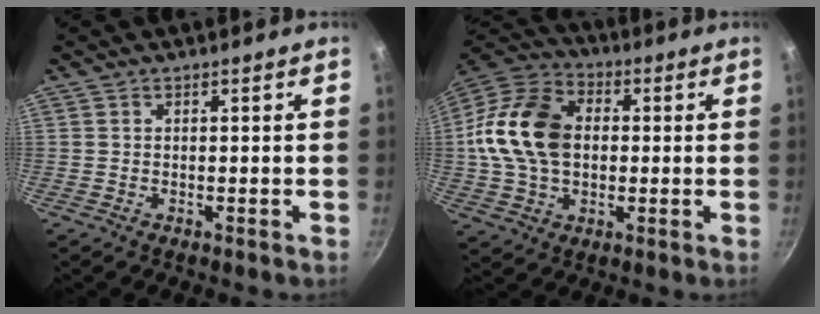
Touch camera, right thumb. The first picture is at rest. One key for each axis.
{"total": 18.3, "fx": 0.9, "fy": 13.2, "fz": 12.6, "tx": -0.224, "ty": 0.029, "tz": 0.004}